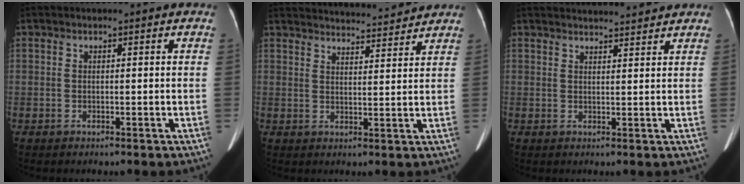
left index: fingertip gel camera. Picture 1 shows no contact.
{"total": 13.2, "force": [12.9, 1.1, 2.8], "torque": [-0.038, 0.018, 0.172]}
{"total": 7.8, "force": [7.6, 0.5, 1.7], "torque": [-0.022, 0.020, 0.093]}